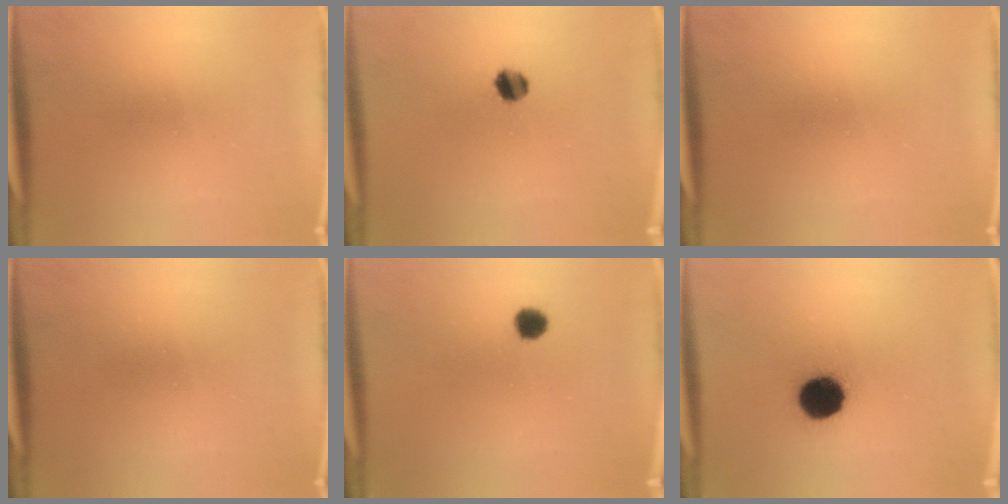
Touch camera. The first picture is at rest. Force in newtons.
{"total": 3.8}
{"total": 0.0}
{"total": 0.0}
{"total": 3.0}
{"total": 10.7}